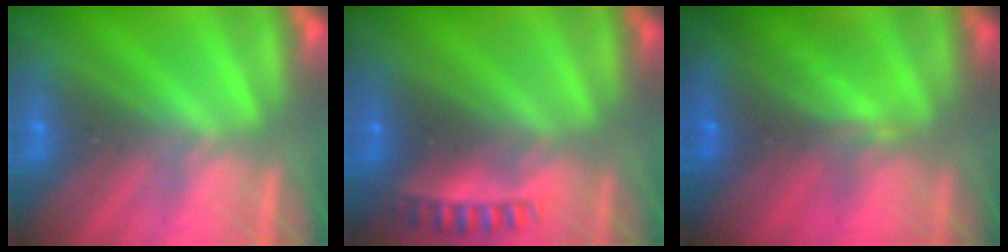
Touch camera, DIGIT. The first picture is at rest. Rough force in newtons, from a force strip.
{"total": 2.4}
{"total": 7.3}